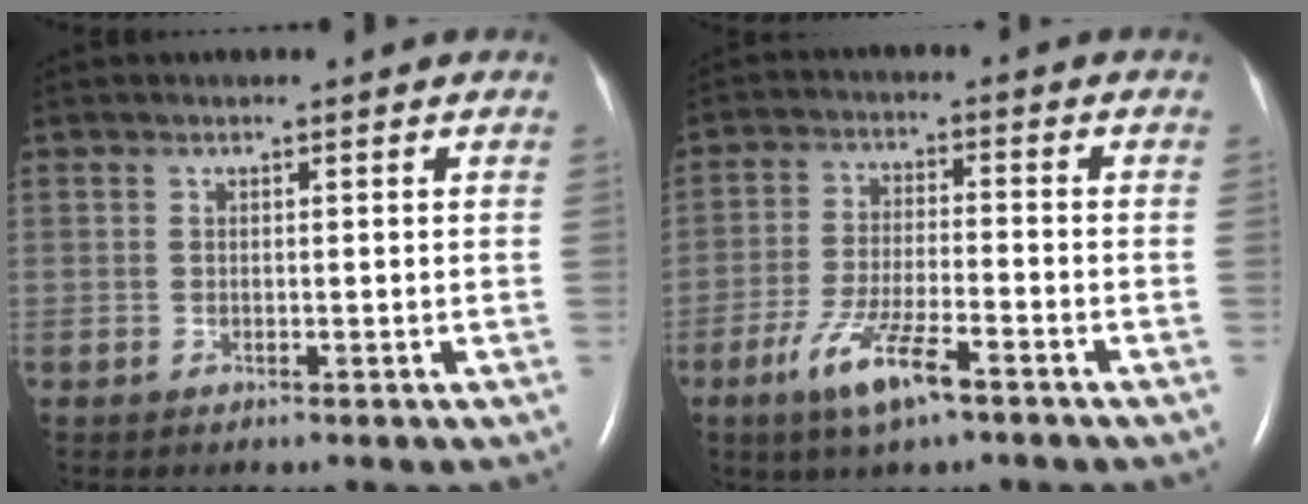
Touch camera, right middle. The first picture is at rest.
{"total": 8.5, "force": [-5.1, 1.4, 6.6], "torque": [-0.137, -0.014, -0.092]}